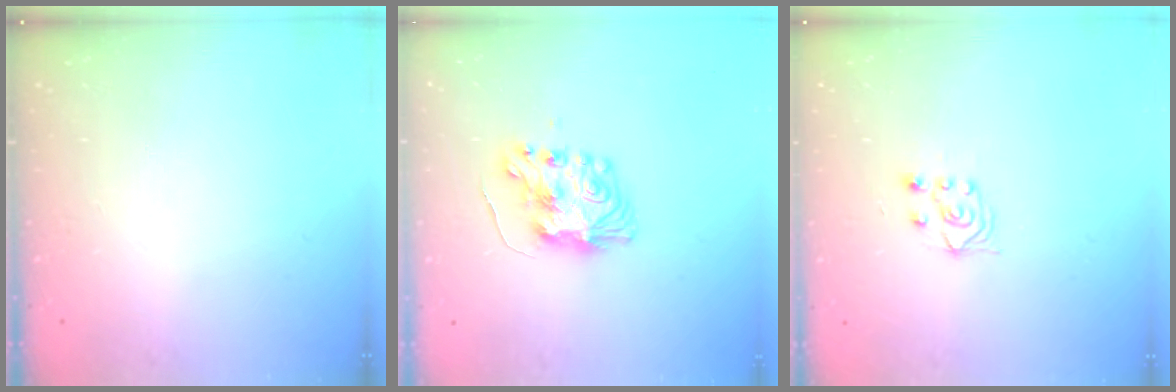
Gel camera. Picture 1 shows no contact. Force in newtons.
{"total": 9.0, "press": 9.0, "slide": 0.9}
{"total": 4.2, "press": 4.1, "slide": 1.1}